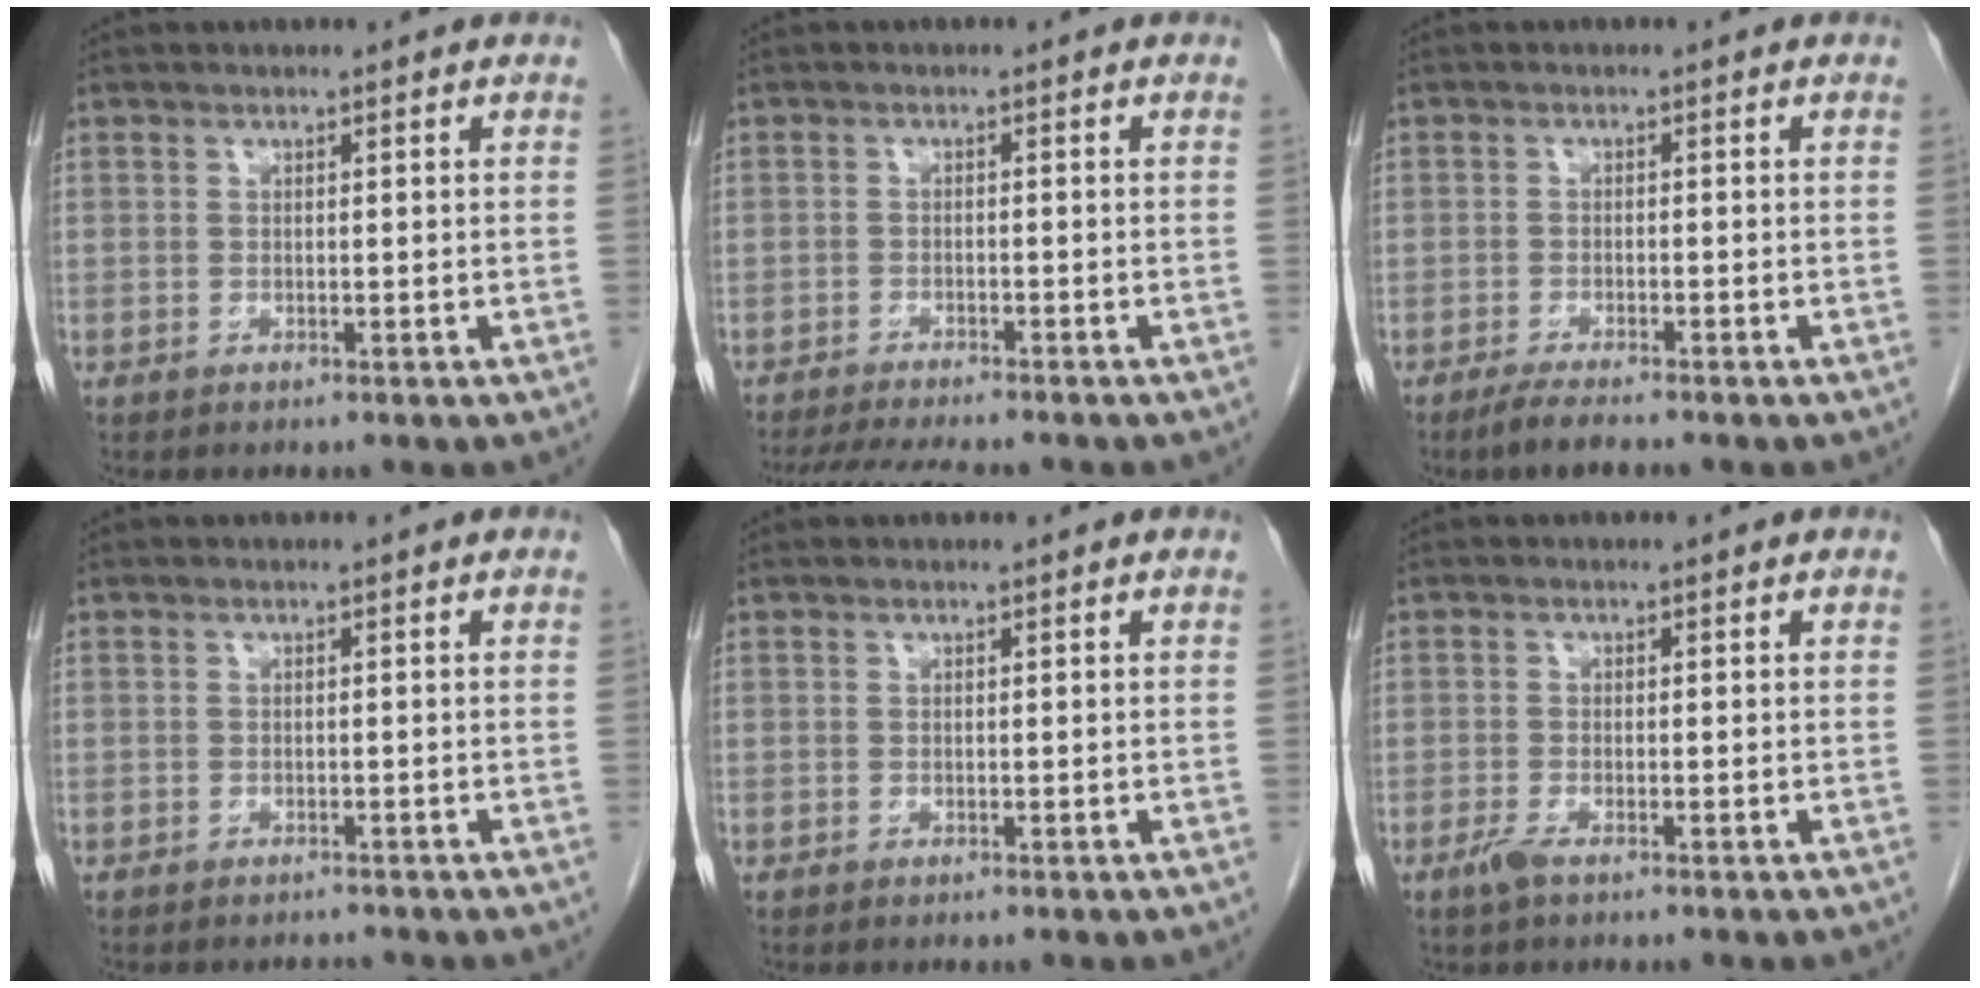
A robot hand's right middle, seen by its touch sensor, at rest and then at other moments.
{"total": 9.1, "force": [-8.1, 0.9, 4.1], "torque": [-0.062, -0.016, -0.122]}
{"total": 3.0, "force": [-2.5, 0.1, 1.7], "torque": [-0.039, -0.008, -0.046]}
{"total": 1.0, "force": [-1.0, 0.1, -0.2], "torque": [-0.001, -0.006, -0.012]}
{"total": 0.0}
{"total": 1.7, "force": [-1.1, 0.2, 1.2], "torque": [-0.032, -0.004, -0.024]}